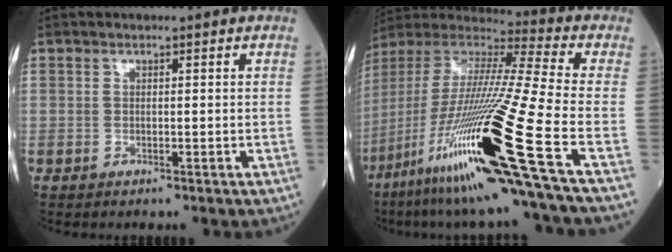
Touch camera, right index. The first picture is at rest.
{"total": 28.6, "force": [-12.4, -0.3, 25.8], "torque": [-0.500, -0.058, -0.231]}